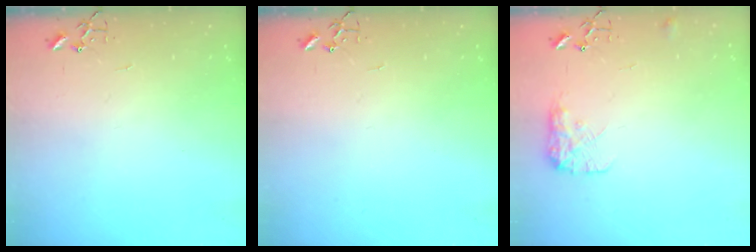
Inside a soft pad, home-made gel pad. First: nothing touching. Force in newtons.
{"total": 0.0}
{"total": 9.5, "press": 9.5, "slide": 0.3}